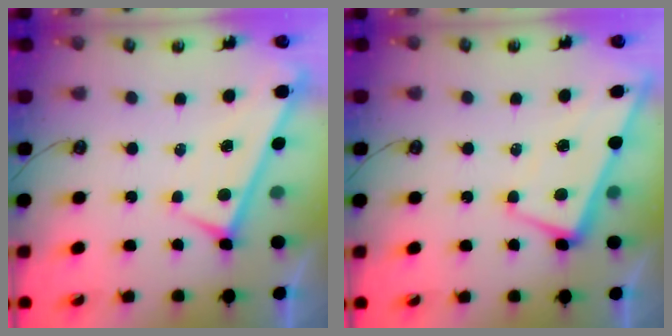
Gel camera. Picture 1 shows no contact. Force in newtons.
{"total": 1.6, "press": 1.4, "slide": 0.7}